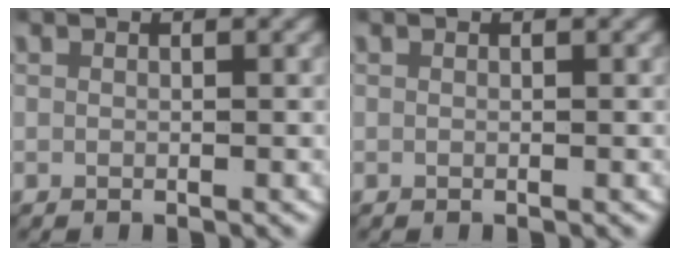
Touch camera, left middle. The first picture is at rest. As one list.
[{"total": 0.0}]